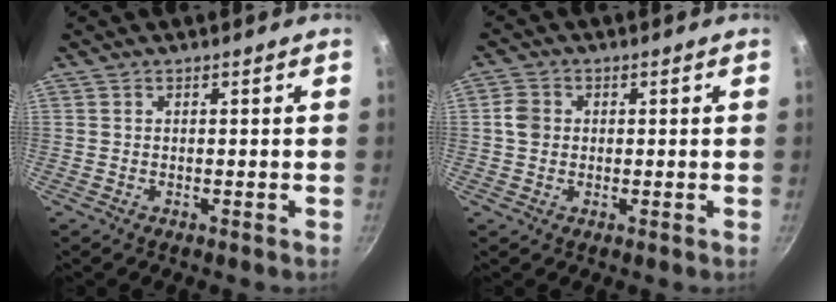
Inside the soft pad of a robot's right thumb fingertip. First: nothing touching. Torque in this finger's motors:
{"motor_torque": [0.14, 1.38, 0.61, -0.25, 0.00]}